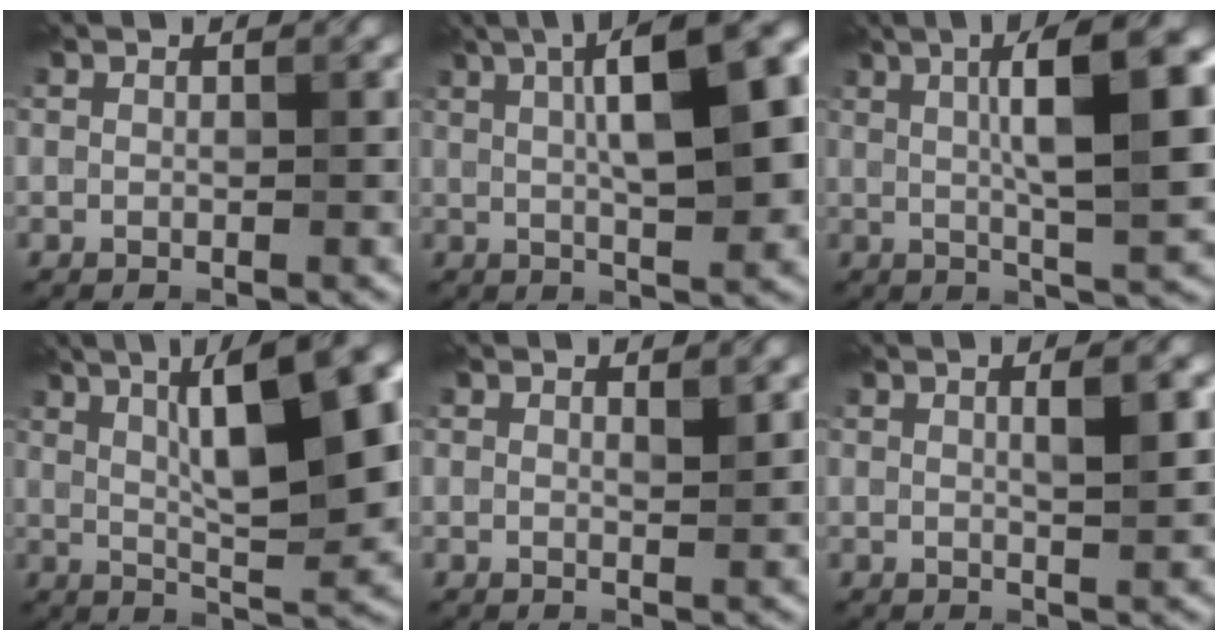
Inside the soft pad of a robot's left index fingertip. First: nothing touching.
{"total": 12.2, "force": [2.9, 3.7, 11.2], "torque": [-0.134, 0.016, 0.039]}
{"total": 11.1, "force": [2.5, 2.5, 10.5], "torque": [-0.137, 0.016, 0.038]}
{"total": 13.0, "force": [3.9, 3.5, 11.9], "torque": [-0.156, 0.017, 0.059]}
{"total": 0.9, "force": [0.6, 0.1, 0.7], "torque": [-0.009, -0.003, 0.010]}
{"total": 2.7, "force": [0.7, 0.6, 2.6], "torque": [-0.033, 0.006, 0.008]}